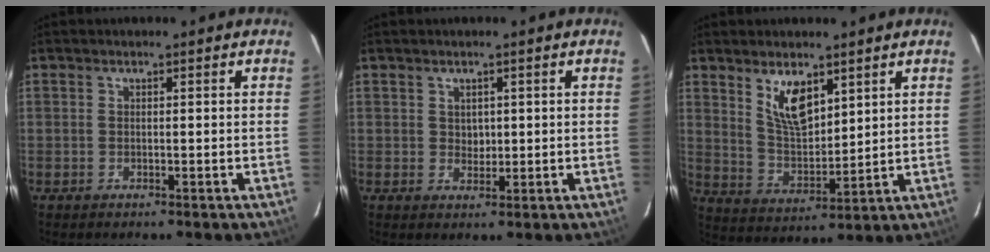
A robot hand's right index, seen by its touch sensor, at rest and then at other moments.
{"total": 2.0, "force": [0.5, 1.8, 0.7], "torque": [-0.007, 0.003, 0.012]}
{"total": 8.6, "force": [5.0, 3.7, 6.0], "torque": [-0.107, -0.003, 0.105]}